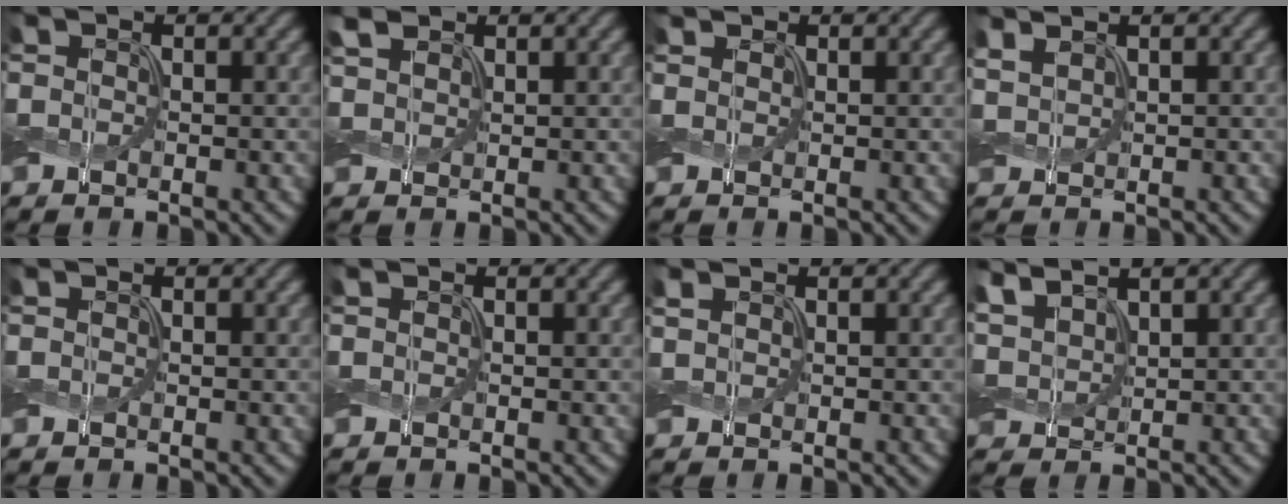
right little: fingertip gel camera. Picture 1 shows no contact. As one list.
[{"total": 2.2, "force": [1.4, 1.2, 1.2], "torque": [-0.035, 0.008, 0.029]}, {"total": 0.7, "force": [0.6, 0.3, 0.1], "torque": [-0.003, 0.003, 0.012]}, {"total": 1.9, "force": [1.2, 0.7, 1.2], "torque": [-0.029, 0.011, 0.026]}, {"total": 0.0}, {"total": 0.0}, {"total": 0.5, "force": [0.4, 0.3, 0.3], "torque": [-0.007, 0.001, 0.009]}, {"total": 3.8, "force": [2.5, 1.8, 2.3], "torque": [-0.064, 0.018, 0.043]}]